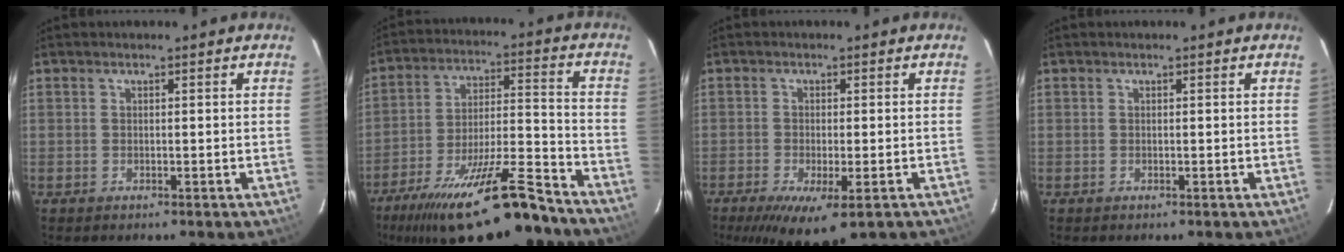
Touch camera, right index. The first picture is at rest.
{"total": 22.8, "force": [-18.1, 4.5, 13.2], "torque": [-0.243, -0.030, -0.278]}
{"total": 10.3, "force": [-6.3, 3.1, 7.5], "torque": [-0.146, -0.036, -0.094]}
{"total": 0.0}